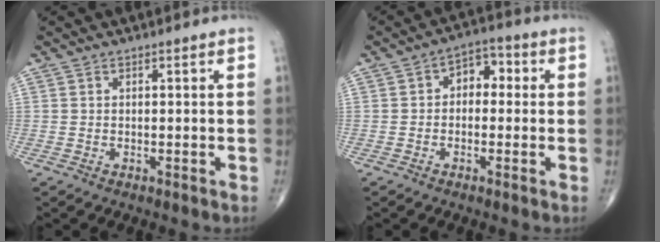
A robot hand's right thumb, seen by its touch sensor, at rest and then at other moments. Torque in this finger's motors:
{"motor_torque": [-0.01, 0.02, 0.12, -0.30, 0.00]}